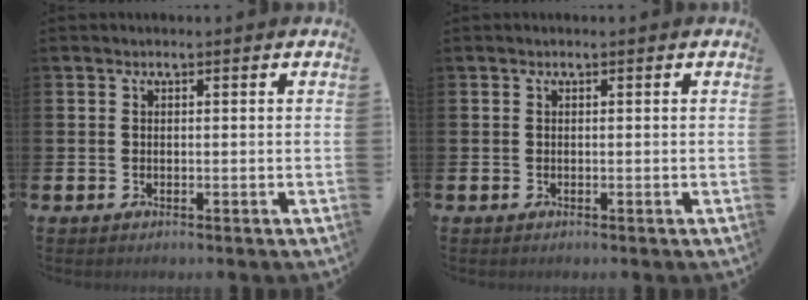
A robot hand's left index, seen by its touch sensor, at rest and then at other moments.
{"total": 0.0}